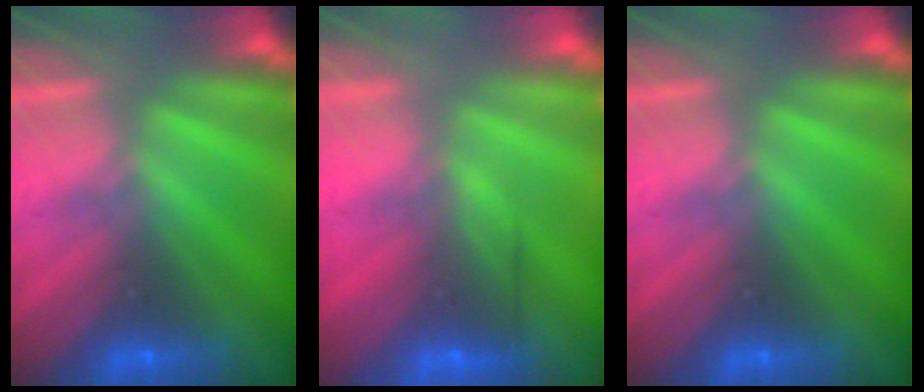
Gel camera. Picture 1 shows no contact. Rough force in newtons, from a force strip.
{"total": 3.0}
{"total": 0.0}